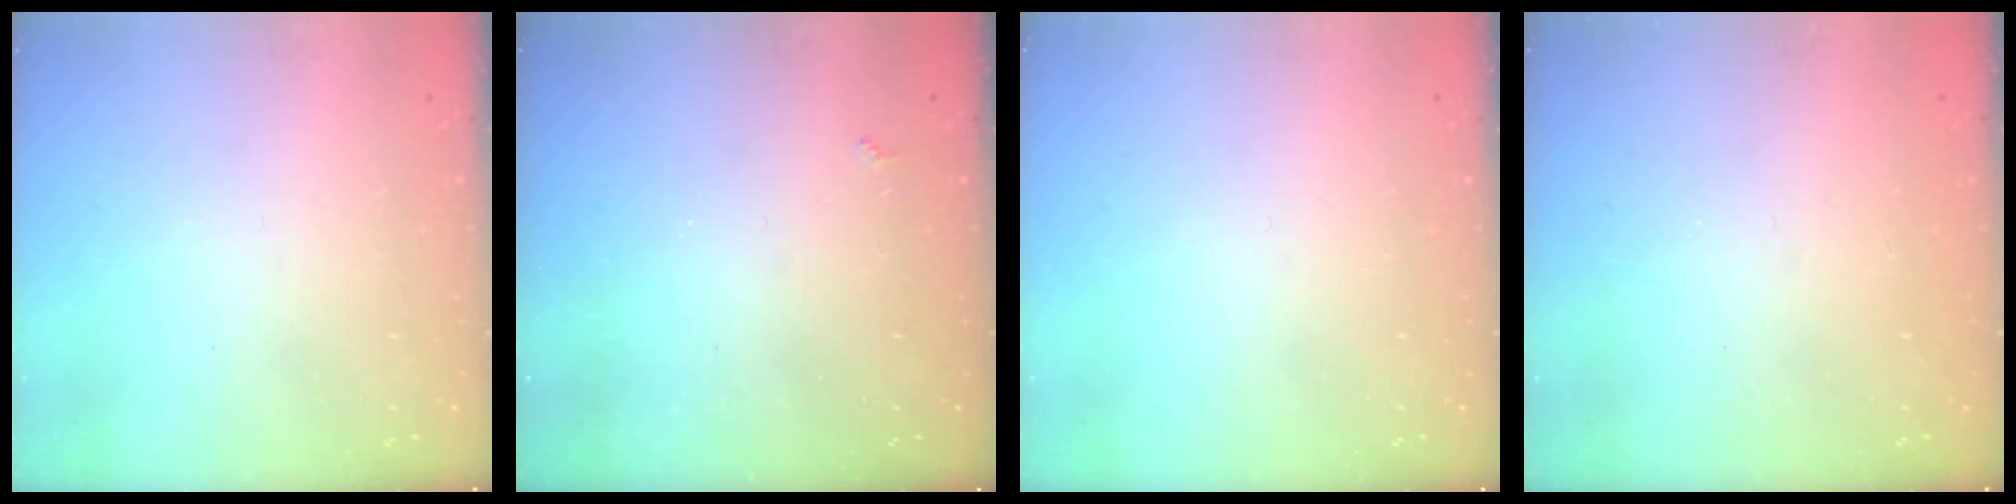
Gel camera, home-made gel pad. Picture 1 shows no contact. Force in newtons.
{"total": 2.0, "press": 1.9, "slide": 0.5}
{"total": 0.0}
{"total": 0.9, "press": 0.9, "slide": 0.1}